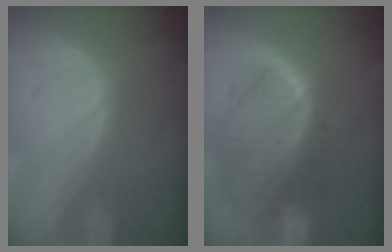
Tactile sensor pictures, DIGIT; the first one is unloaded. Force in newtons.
{"total": 10.0, "press": 8.5, "slide": 5.2}